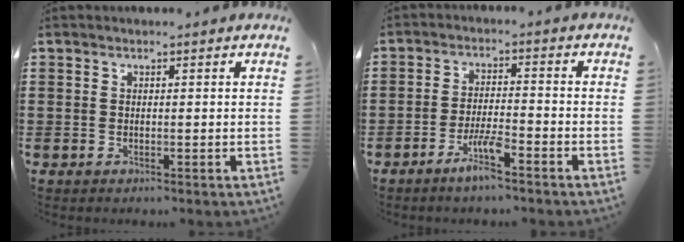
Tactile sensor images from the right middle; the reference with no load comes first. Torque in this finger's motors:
{"motor_torque": [2.14, 0.00, 0.26, 0.12]}